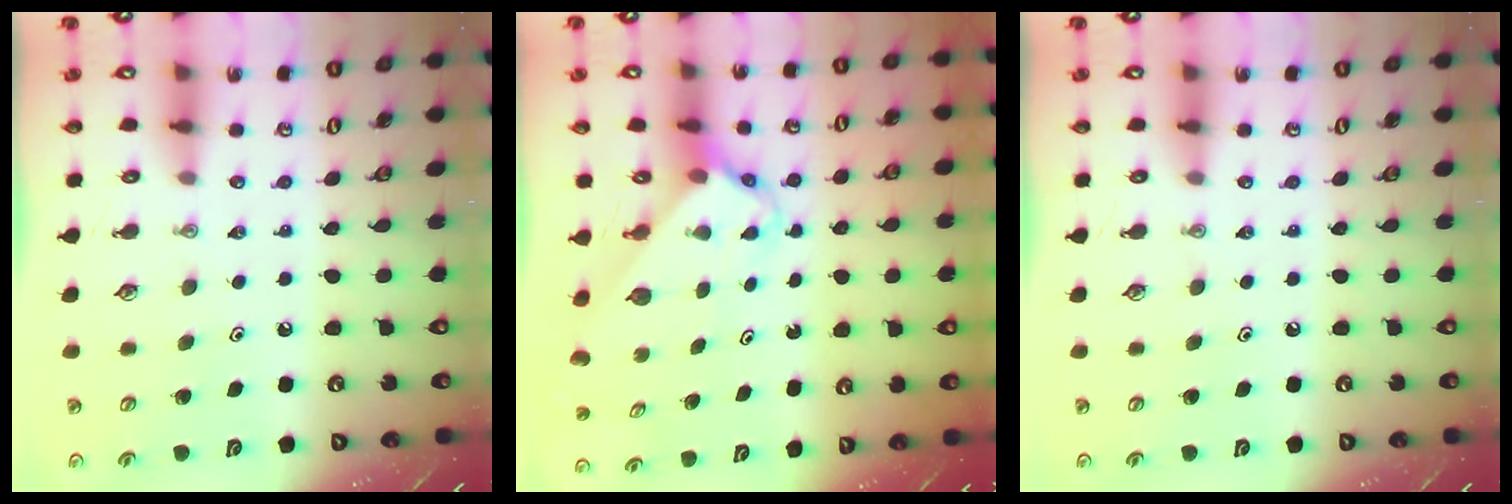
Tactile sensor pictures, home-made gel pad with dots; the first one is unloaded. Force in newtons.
{"total": 2.9, "press": 2.9, "slide": 0.3}
{"total": 0.0}